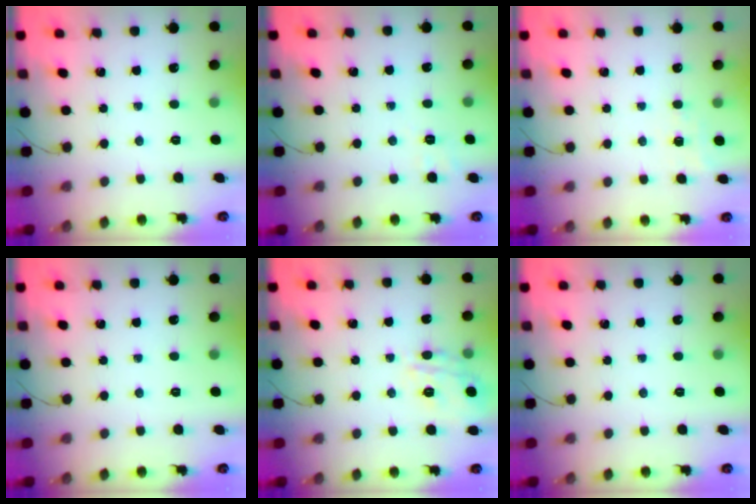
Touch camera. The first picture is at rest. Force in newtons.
{"total": 2.9, "press": 2.2, "slide": 1.9}
{"total": 5.4, "press": 5.2, "slide": 1.3}
{"total": 0.0}
{"total": 11.2, "press": 11.1, "slide": 0.7}
{"total": 0.0}